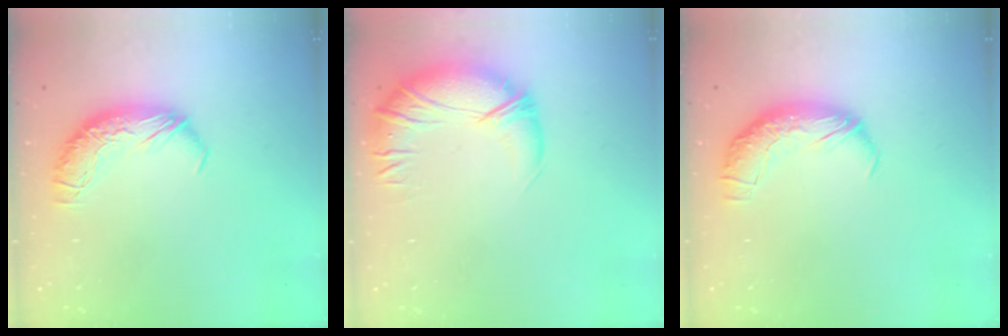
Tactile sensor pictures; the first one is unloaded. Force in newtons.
{"total": 2.9, "press": 0.2, "slide": 2.9}
{"total": 2.3, "press": 0.9, "slide": 2.2}